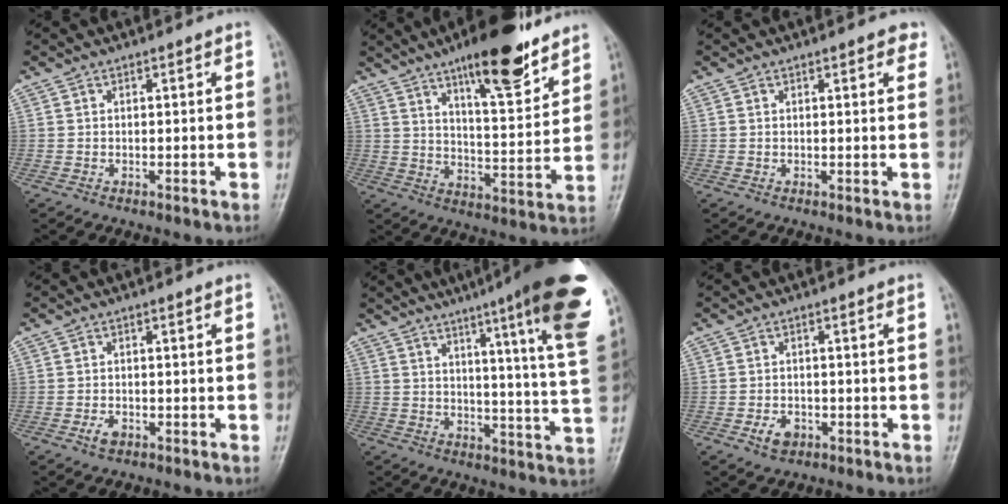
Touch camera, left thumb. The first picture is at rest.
{"total": 16.0, "force": [10.9, 4.2, 10.9], "torque": [-0.137, -0.065, 0.173]}
{"total": 2.6, "force": [1.6, 0.9, 1.9], "torque": [-0.012, -0.003, 0.014]}
{"total": 2.0, "force": [-1.0, 1.2, 1.2], "torque": [-0.022, 0.002, -0.016]}
{"total": 22.1, "force": [13.1, 1.6, 17.7], "torque": [-0.221, -0.062, 0.162]}
{"total": 3.2, "force": [-1.4, 2.3, 1.8], "torque": [-0.023, 0.004, -0.019]}